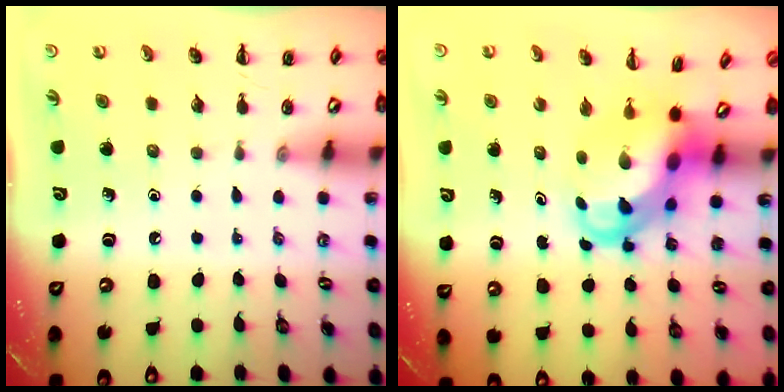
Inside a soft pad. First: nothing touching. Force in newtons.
{"total": 5.9, "press": 5.8, "slide": 1.3}